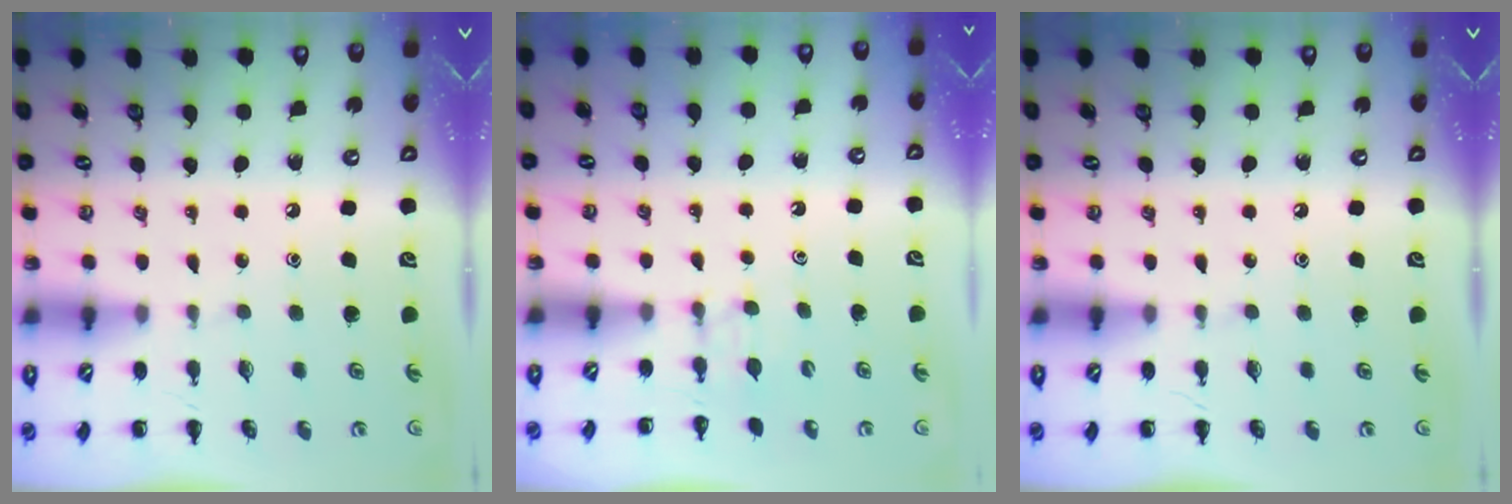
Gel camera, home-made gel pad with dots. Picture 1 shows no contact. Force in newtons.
{"total": 2.9, "press": 2.7, "slide": 1.1}
{"total": 0.0}